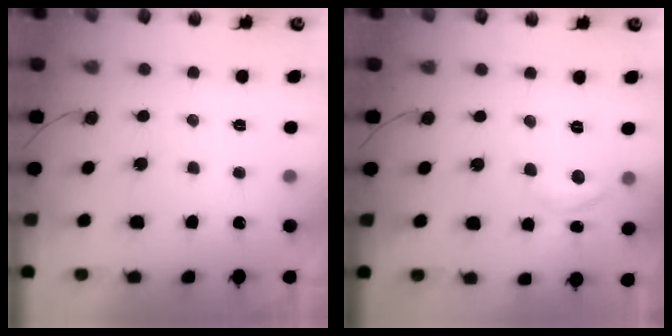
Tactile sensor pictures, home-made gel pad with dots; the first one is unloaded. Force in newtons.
{"total": 5.5, "press": 5.5, "slide": 0.7}